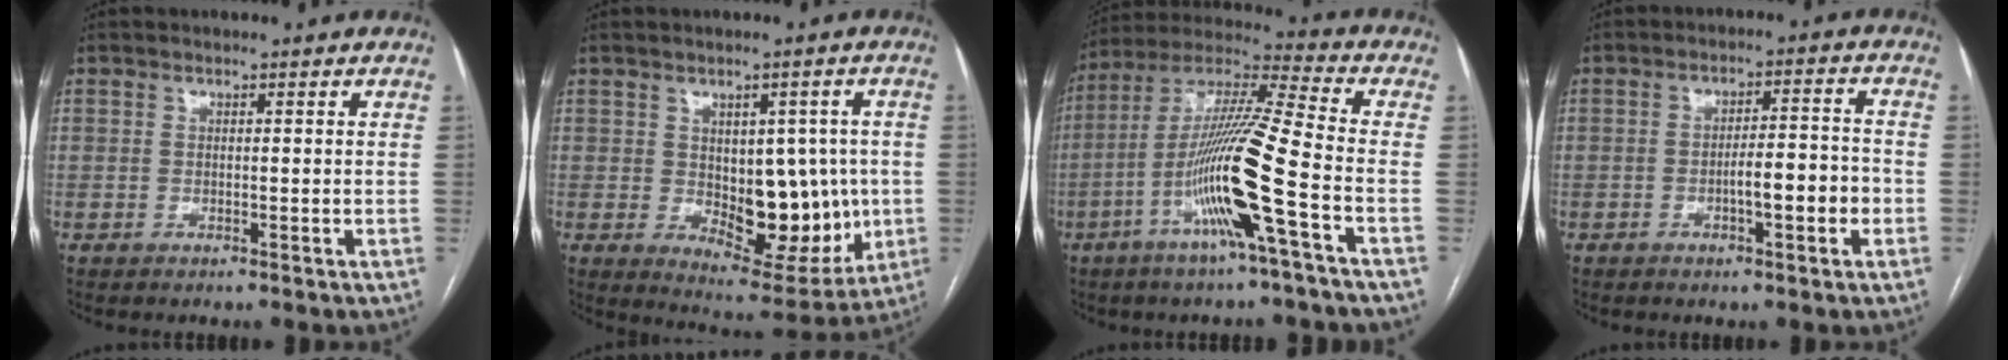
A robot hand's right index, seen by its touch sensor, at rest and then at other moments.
{"total": 13.1, "force": [-0.8, 7.0, 11.1], "torque": [-0.139, 0.000, 0.013]}
{"total": 16.2, "force": [-5.6, -1.1, 15.1], "torque": [-0.299, -0.004, -0.113]}
{"total": 9.5, "force": [-3.1, 1.4, 8.9], "torque": [-0.147, 0.015, -0.047]}